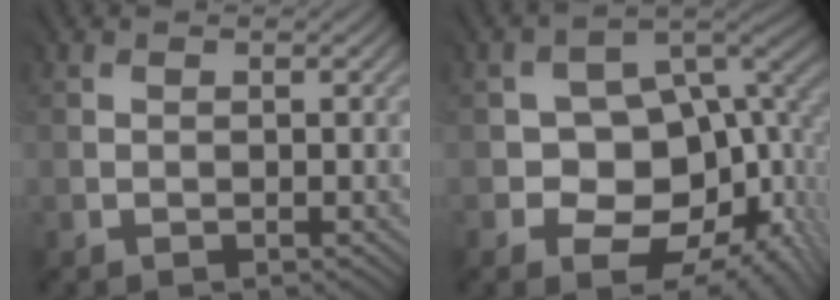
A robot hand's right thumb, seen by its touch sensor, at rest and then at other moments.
{"total": 13.2, "force": [-3.0, 8.7, 9.5], "torque": [-0.141, -0.013, -0.049]}